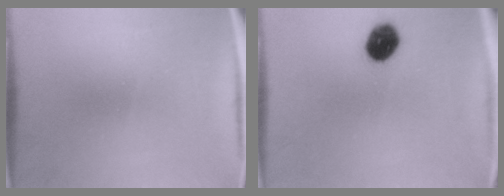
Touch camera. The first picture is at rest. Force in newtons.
{"total": 7.7}